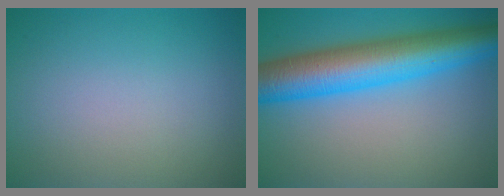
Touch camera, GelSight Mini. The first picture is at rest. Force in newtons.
{"total": 9.9, "press": 9.9, "slide": 0.1}